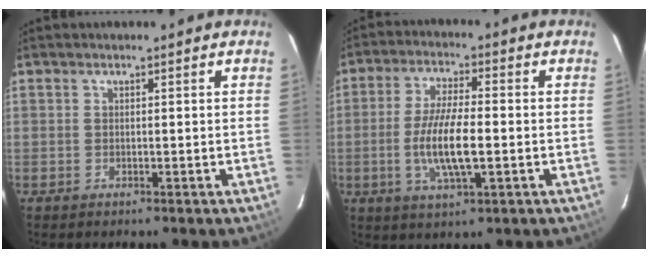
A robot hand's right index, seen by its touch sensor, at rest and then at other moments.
{"total": 9.9, "force": [-1.9, 2.4, 9.4], "torque": [-0.186, -0.006, -0.037]}